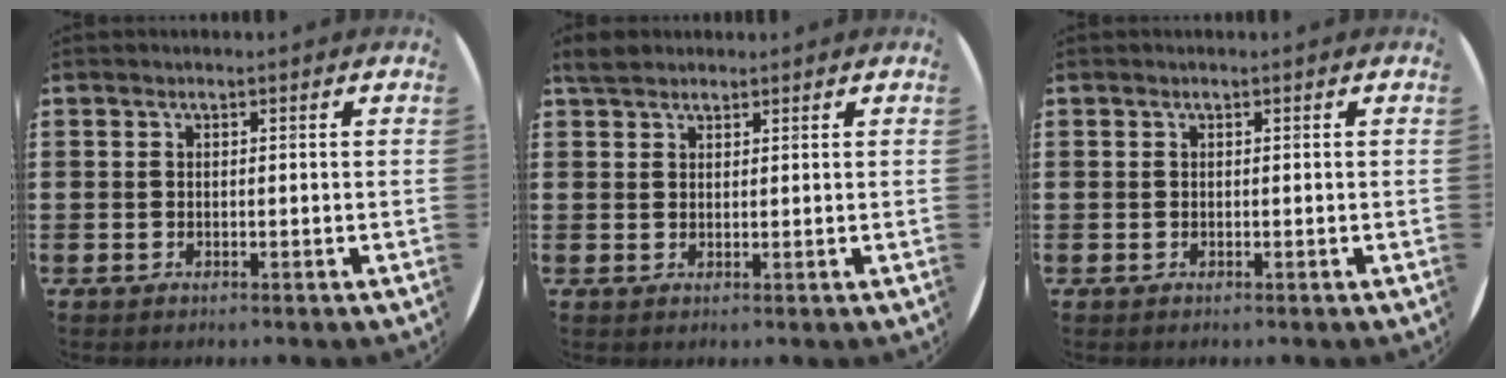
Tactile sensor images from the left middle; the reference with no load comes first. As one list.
[{"total": 2.5, "force": [2.1, 1.0, 0.7], "torque": [-0.011, 0.005, 0.040]}, {"total": 0.0}]